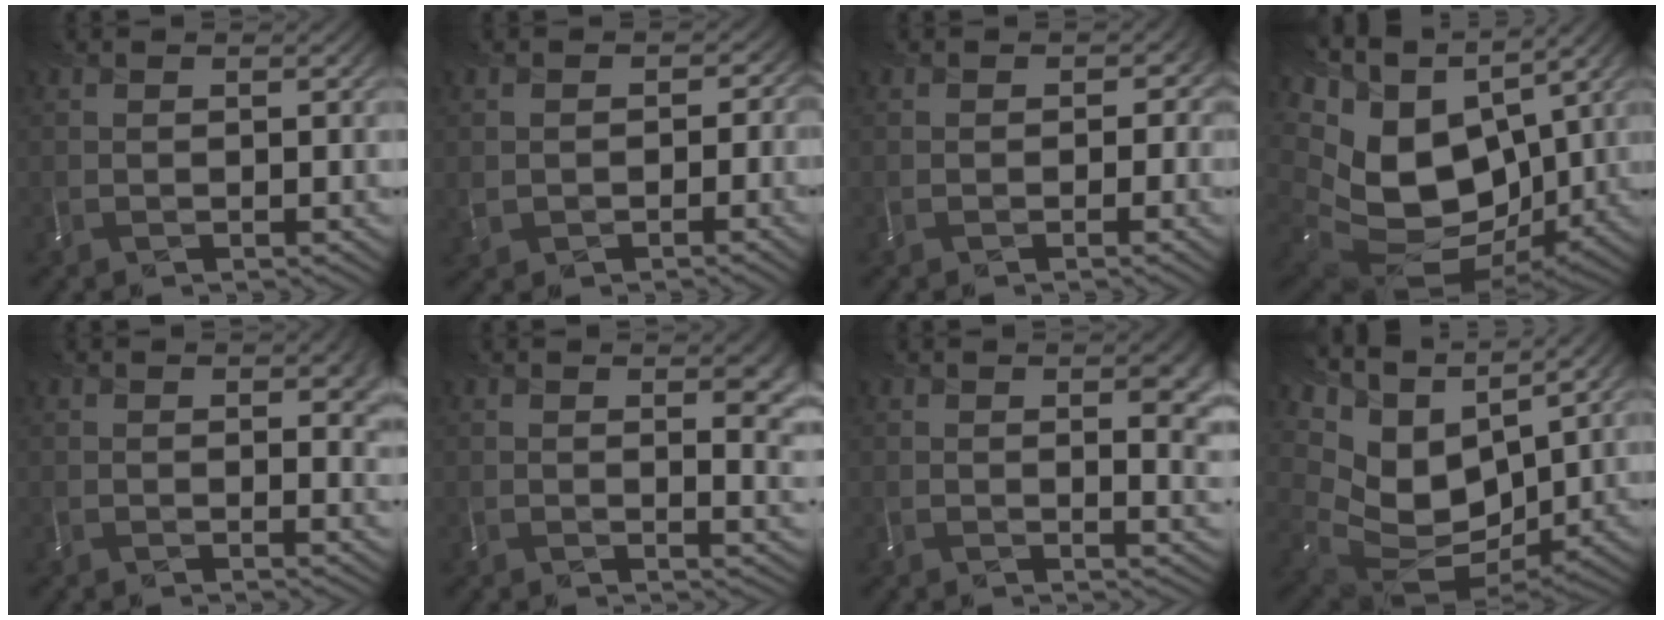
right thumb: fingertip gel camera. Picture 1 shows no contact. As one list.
[{"total": 4.4, "force": [-0.9, 4.1, 1.4], "torque": [-0.043, -0.017, -0.014]}, {"total": 3.2, "force": [-0.6, 2.8, 1.5], "torque": [-0.014, 0.000, -0.004]}, {"total": 17.8, "force": [3.7, 12.3, 12.4], "torque": [-0.293, -0.011, 0.101]}, {"total": 3.9, "force": [1.3, 1.9, 3.1], "torque": [-0.038, -0.002, 0.026]}, {"total": 6.7, "force": [2.5, 2.8, 5.6], "torque": [-0.053, 0.006, 0.035]}, {"total": 6.2, "force": [1.8, 2.5, 5.4], "torque": [-0.050, 0.005, 0.026]}, {"total": 14.3, "force": [6.2, 9.3, 8.9], "torque": [-0.229, 0.017, 0.142]}]